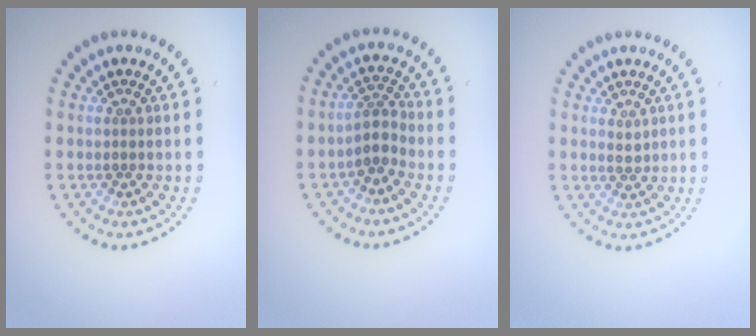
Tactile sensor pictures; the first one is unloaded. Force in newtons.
{"total": 2.3, "press": 1.8, "slide": 1.3}
{"total": 0.8, "press": 0.8, "slide": 0.2}